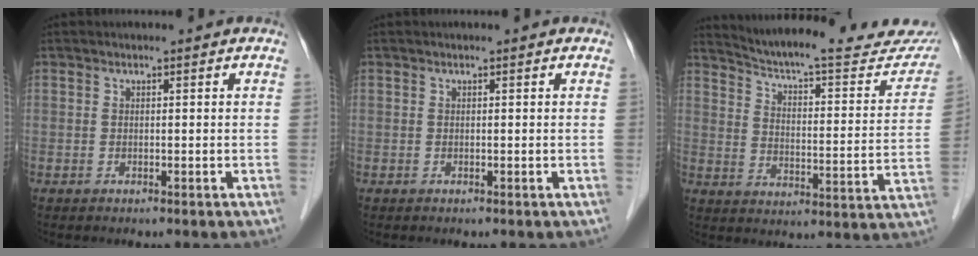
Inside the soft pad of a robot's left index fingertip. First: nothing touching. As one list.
[{"total": 0.0}, {"total": 24.3, "force": [22.6, 3.4, 8.3], "torque": [-0.118, -0.059, 0.287]}]